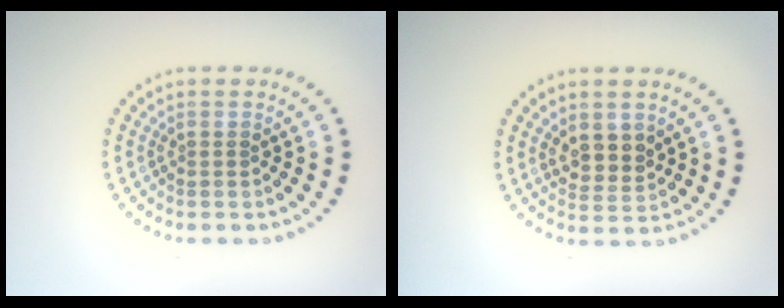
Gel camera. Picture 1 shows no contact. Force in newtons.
{"total": 2.4, "press": 2.1, "slide": 1.1}